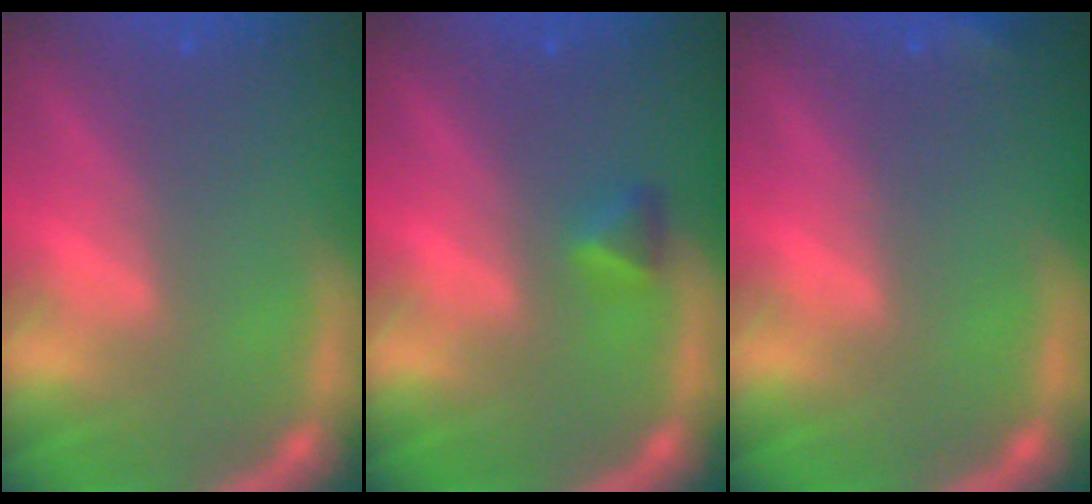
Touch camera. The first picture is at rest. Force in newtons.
{"total": 1.4}
{"total": 0.9}